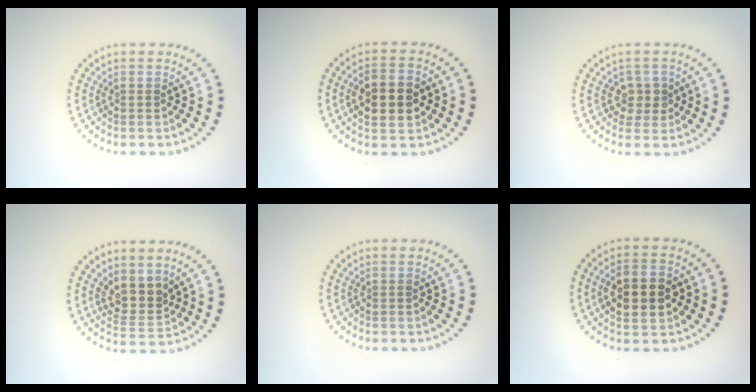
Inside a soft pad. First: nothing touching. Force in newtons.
{"total": 5.0, "press": 5.0, "slide": 0.3}
{"total": 1.8, "press": 1.7, "slide": 0.5}
{"total": 3.0, "press": 2.4, "slide": 1.8}
{"total": 0.0}
{"total": 5.0, "press": 5.0, "slide": 0.3}